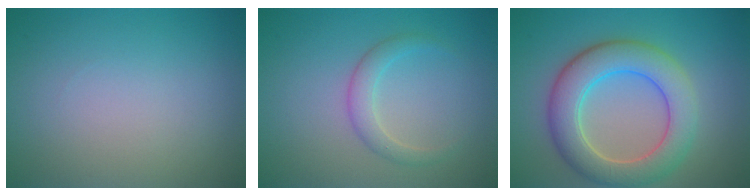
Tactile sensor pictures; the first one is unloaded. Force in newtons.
{"total": 2.0, "press": 2.0, "slide": 0.1}
{"total": 7.1, "press": 7.1, "slide": 0.3}